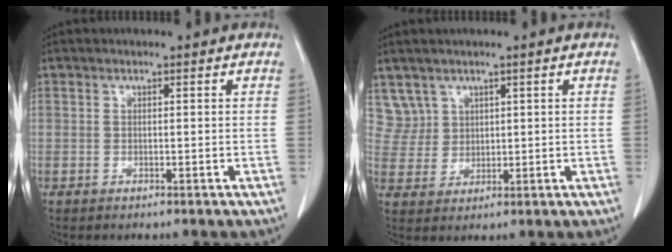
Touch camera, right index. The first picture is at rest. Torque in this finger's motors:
{"motor_torque": [-0.47, 0.39, -0.13, -0.04]}